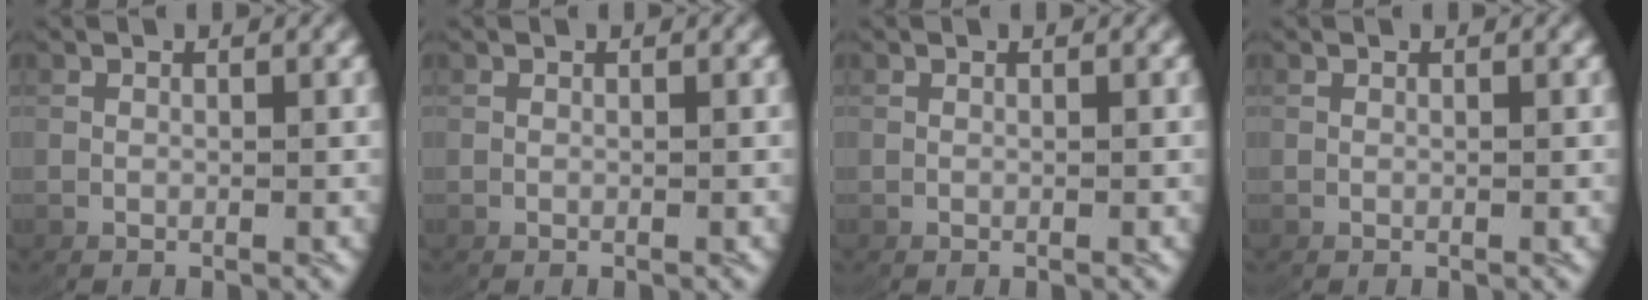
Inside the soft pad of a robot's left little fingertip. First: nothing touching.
{"total": 0.0}
{"total": 0.0}
{"total": 0.0}